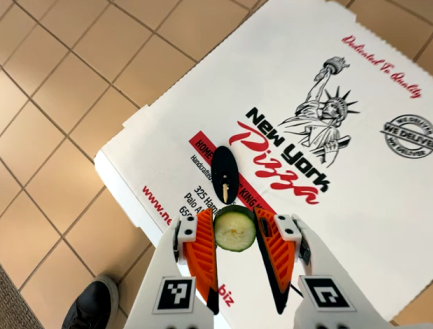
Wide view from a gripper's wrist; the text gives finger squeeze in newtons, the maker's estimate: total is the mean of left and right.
{"total": 7.1, "left": 7.2, "right": 7.0}